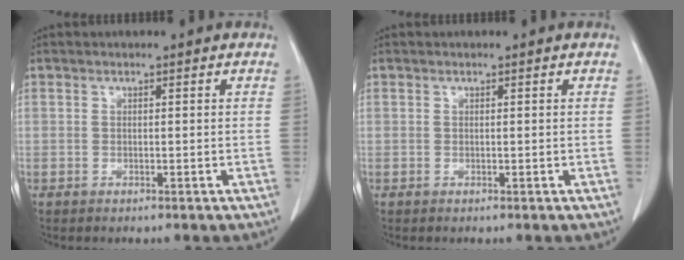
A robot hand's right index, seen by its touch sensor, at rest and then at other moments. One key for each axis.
{"total": 0.0}